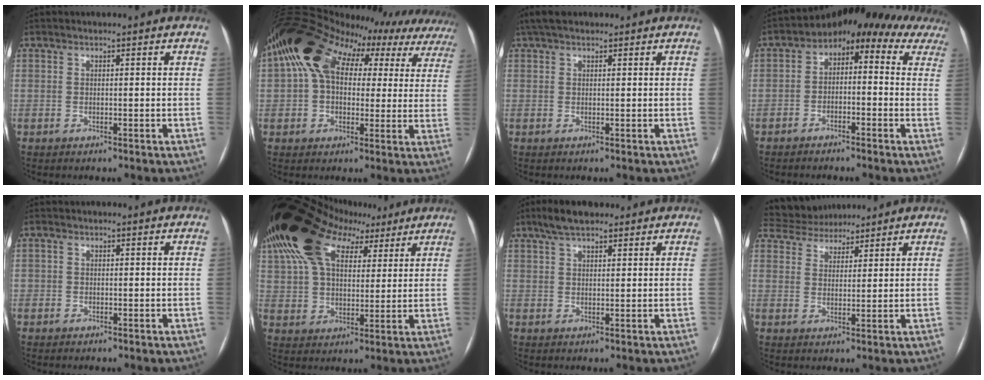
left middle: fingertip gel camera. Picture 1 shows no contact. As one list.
[{"total": 20.2, "force": [12.4, 10.9, 11.7], "torque": [-0.194, 0.086, 0.166]}, {"total": 4.0, "force": [3.1, 1.5, 2.0], "torque": [-0.039, 0.029, 0.056]}, {"total": 12.3, "force": [6.5, 6.6, 8.1], "torque": [-0.098, 0.057, 0.051]}, {"total": 1.1, "force": [-0.3, 1.0, 0.2], "torque": [0.000, 0.005, -0.007]}, {"total": 19.3, "force": [11.0, 10.7, 11.7], "torque": [-0.240, 0.076, 0.191]}, {"total": 5.8, "force": [4.2, 2.1, 3.4], "torque": [-0.070, 0.025, 0.073]}, {"total": 6.9, "force": [6.5, 2.4, 0.8], "torque": [-0.017, 0.029, 0.110]}]